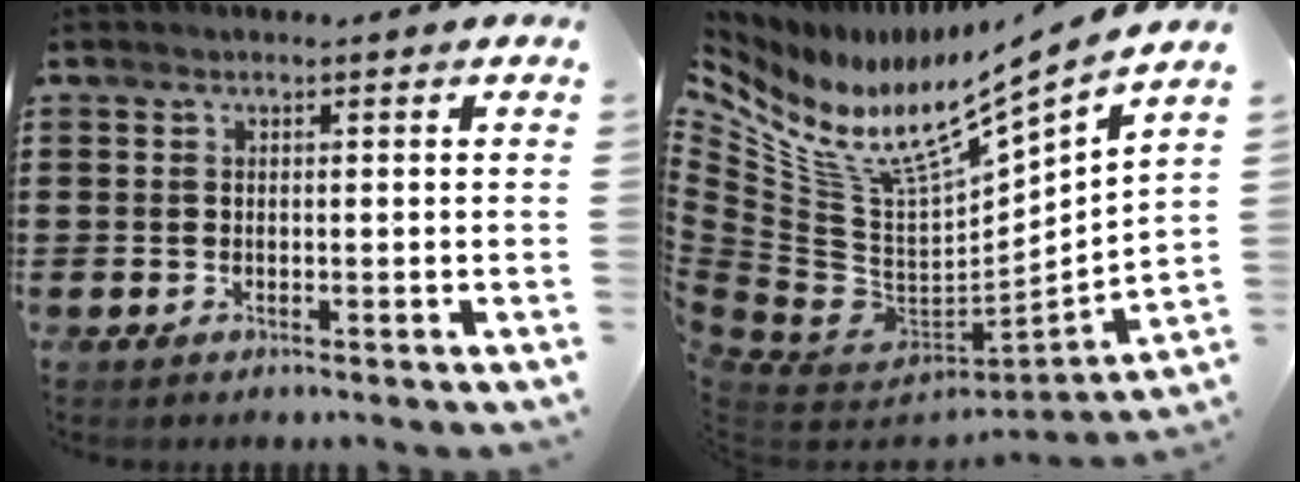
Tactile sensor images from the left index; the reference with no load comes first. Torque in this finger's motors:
{"motor_torque": [0.40, 0.05, 0.09, 0.08]}